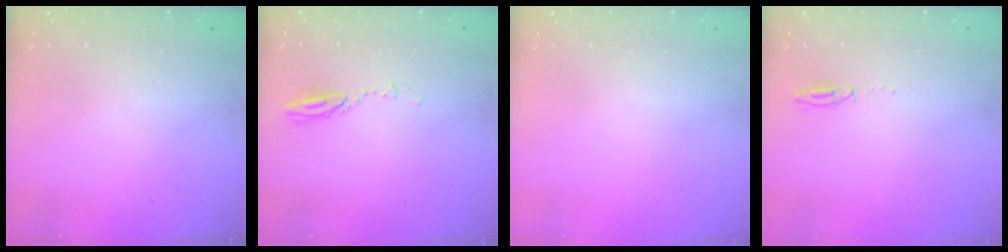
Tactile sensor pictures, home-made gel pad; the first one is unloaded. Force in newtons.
{"total": 3.1, "press": 3.1, "slide": 0.4}
{"total": 0.0}
{"total": 4.8, "press": 4.7, "slide": 1.0}